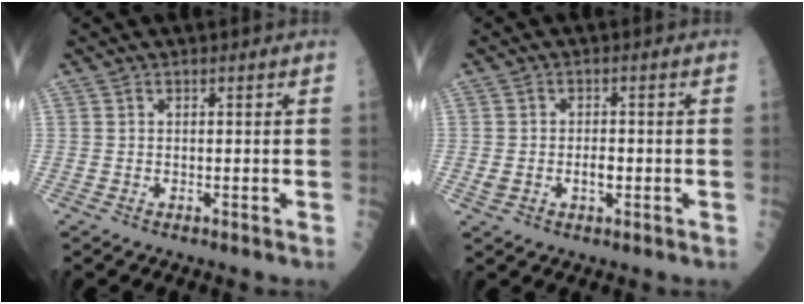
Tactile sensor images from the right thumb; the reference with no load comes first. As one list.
[{"total": 3.8, "force": [-0.6, 2.2, 3.0], "torque": [-0.049, 0.009, -0.005]}]